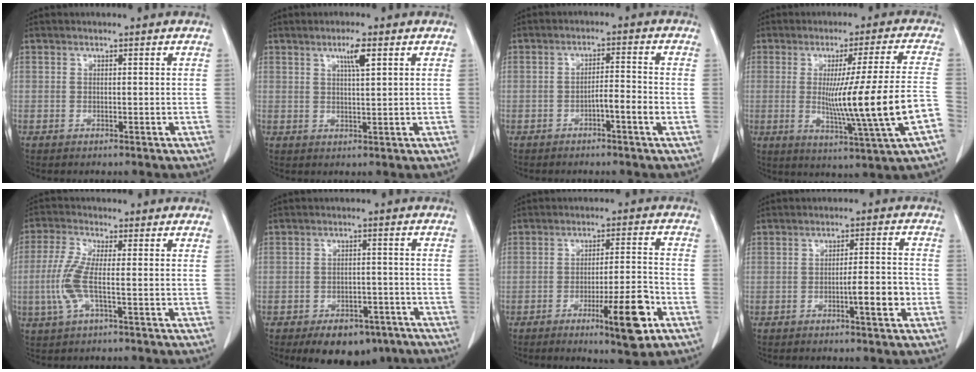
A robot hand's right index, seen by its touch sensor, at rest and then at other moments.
{"total": 3.4, "force": [1.7, 0.1, 2.9], "torque": [-0.052, -0.002, 0.028]}
{"total": 3.6, "force": [-1.6, 0.0, 3.2], "torque": [-0.047, 0.007, -0.028]}
{"total": 15.8, "force": [-2.9, -1.9, 15.4], "torque": [-0.243, -0.022, -0.043]}
{"total": 6.1, "force": [-1.2, 0.8, 5.9], "torque": [-0.142, -0.003, -0.033]}
{"total": 9.7, "force": [-6.8, 5.2, 4.6], "torque": [-0.051, 0.010, -0.095]}
{"total": 10.0, "force": [-4.8, 1.0, 8.7], "torque": [-0.123, -0.006, -0.068]}
{"total": 5.5, "force": [-2.1, 0.5, 5.1], "torque": [-0.072, 0.005, -0.029]}